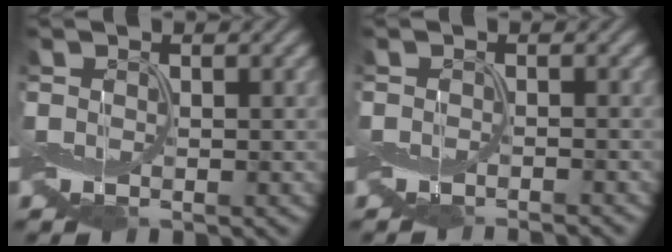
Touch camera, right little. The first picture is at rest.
{"total": 1.8, "force": [-1.7, 0.0, 0.7], "torque": [-0.004, -0.009, -0.031]}